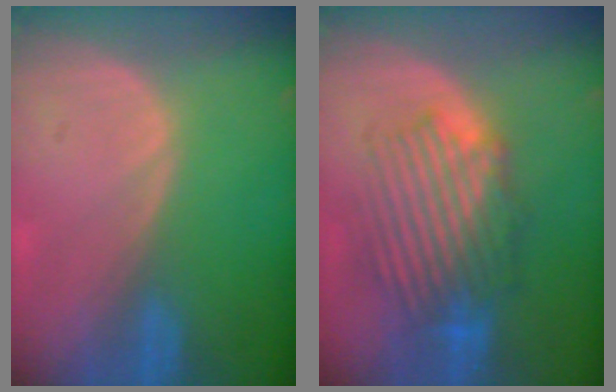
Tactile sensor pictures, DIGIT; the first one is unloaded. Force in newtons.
{"total": 8.9, "press": 8.6, "slide": 2.4}